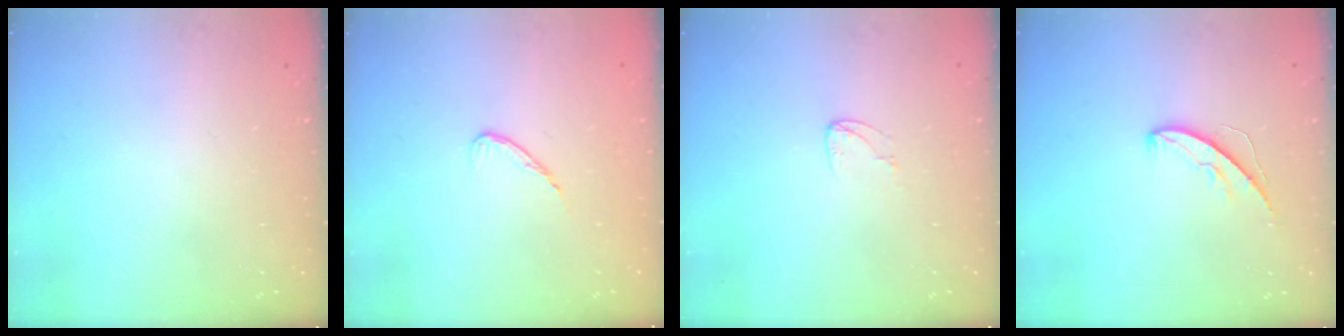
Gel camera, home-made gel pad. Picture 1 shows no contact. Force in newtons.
{"total": 6.0, "press": 5.9, "slide": 0.6}
{"total": 3.9, "press": 3.8, "slide": 0.2}
{"total": 5.0, "press": 5.0, "slide": 0.4}